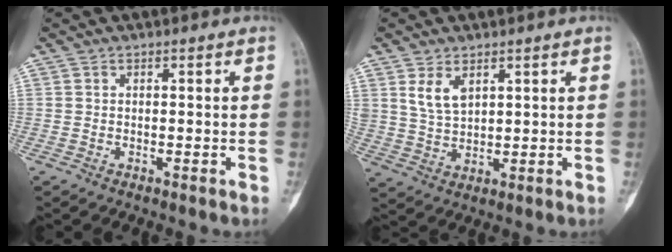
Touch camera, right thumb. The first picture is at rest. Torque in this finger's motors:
{"motor_torque": [-0.43, 0.91, 0.91, 0.21, 0.07]}